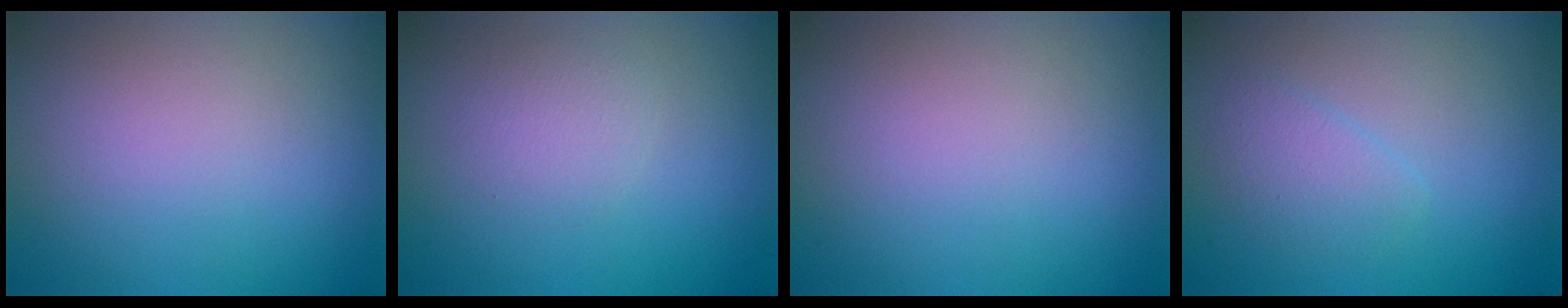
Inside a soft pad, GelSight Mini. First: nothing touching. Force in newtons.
{"total": 1.5, "press": 1.5, "slide": 0.0}
{"total": 0.0}
{"total": 1.8, "press": 1.8, "slide": 0.1}